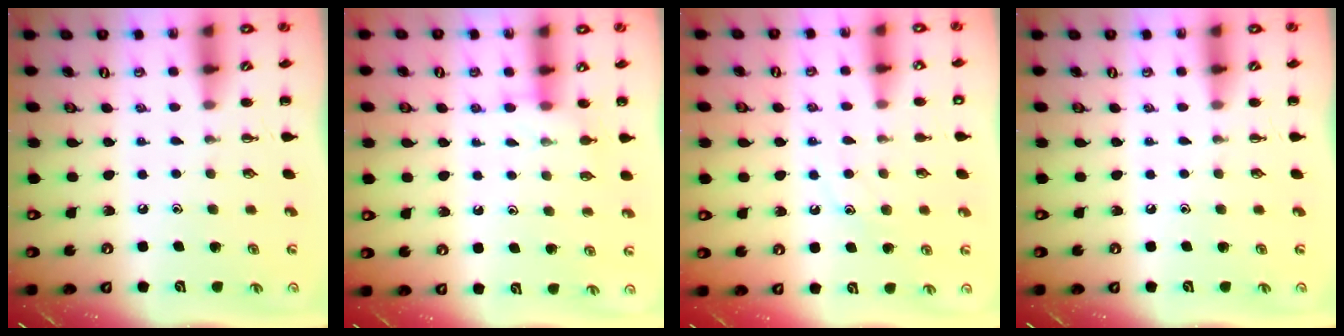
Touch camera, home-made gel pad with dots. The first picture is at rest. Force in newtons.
{"total": 6.3, "press": 6.3, "slide": 0.4}
{"total": 10.0, "press": 9.9, "slide": 1.4}
{"total": 0.0}